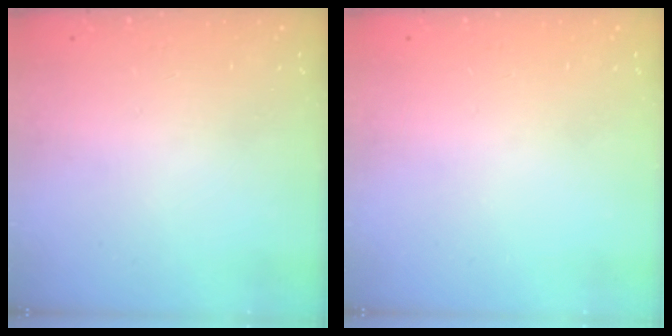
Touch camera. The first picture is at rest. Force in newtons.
{"total": 0.0}